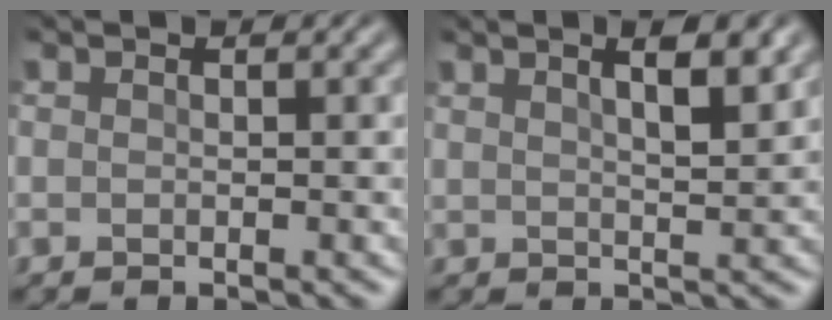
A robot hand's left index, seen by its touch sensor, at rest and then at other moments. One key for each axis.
{"total": 4.1, "fx": 2.3, "fy": 1.3, "fz": 3.1, "tx": -0.025, "ty": 0.013, "tz": 0.018}